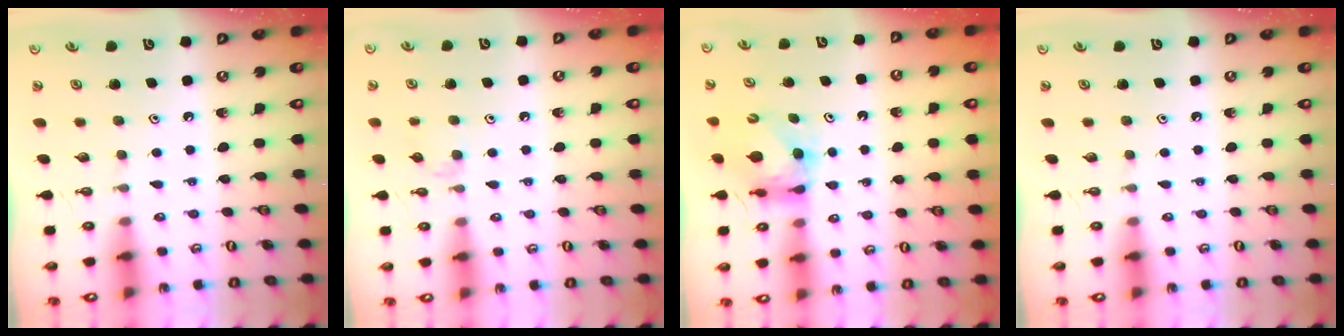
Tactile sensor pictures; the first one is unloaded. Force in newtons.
{"total": 4.2, "press": 4.1, "slide": 0.8}
{"total": 6.0, "press": 5.9, "slide": 0.6}
{"total": 0.0}